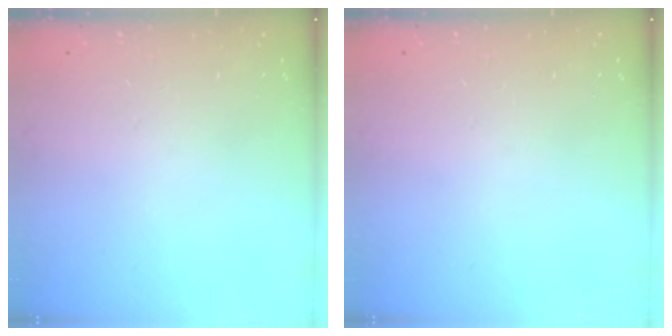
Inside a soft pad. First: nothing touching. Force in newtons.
{"total": 0.0}